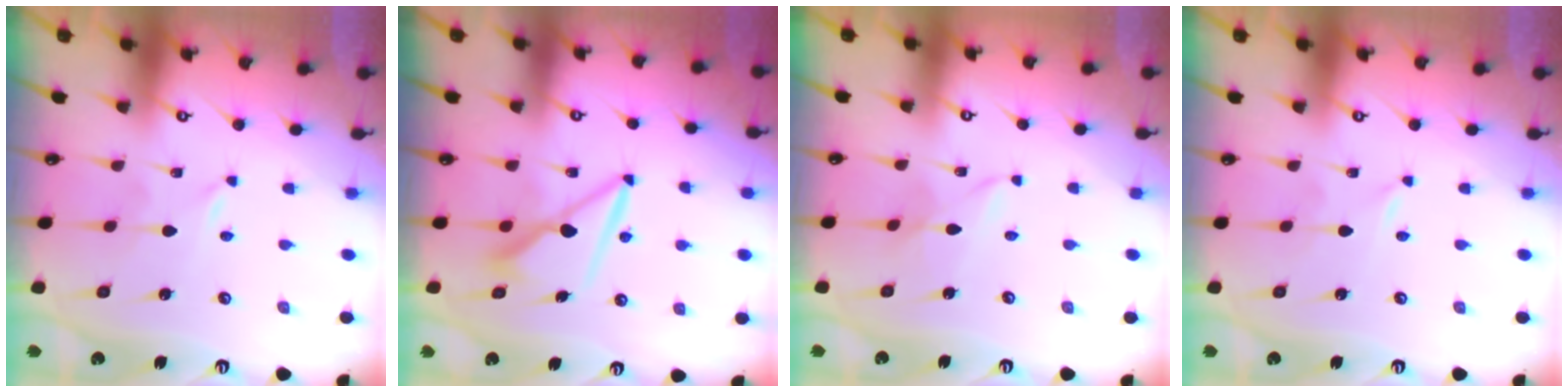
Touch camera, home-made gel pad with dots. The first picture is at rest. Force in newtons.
{"total": 9.2, "press": 9.2, "slide": 0.9}
{"total": 2.9, "press": 2.9, "slide": 0.3}
{"total": 0.0}